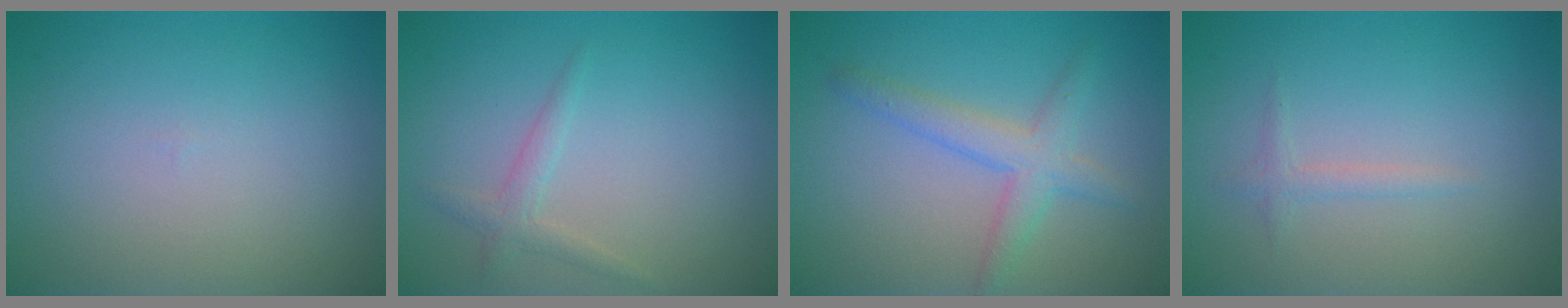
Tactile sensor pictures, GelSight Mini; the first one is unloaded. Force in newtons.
{"total": 1.5, "press": 1.5, "slide": 0.1}
{"total": 3.0, "press": 3.0, "slide": 0.1}
{"total": 1.0, "press": 1.0, "slide": 0.0}